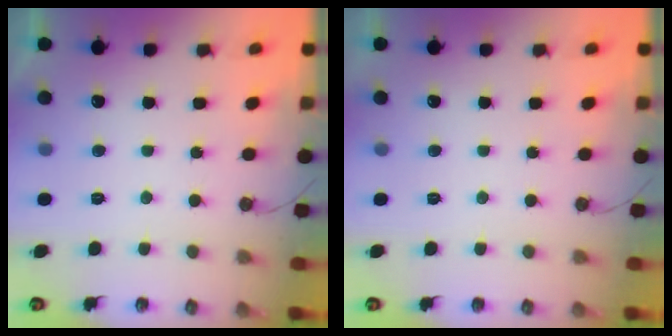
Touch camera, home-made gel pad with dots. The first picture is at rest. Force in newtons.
{"total": 0.0}